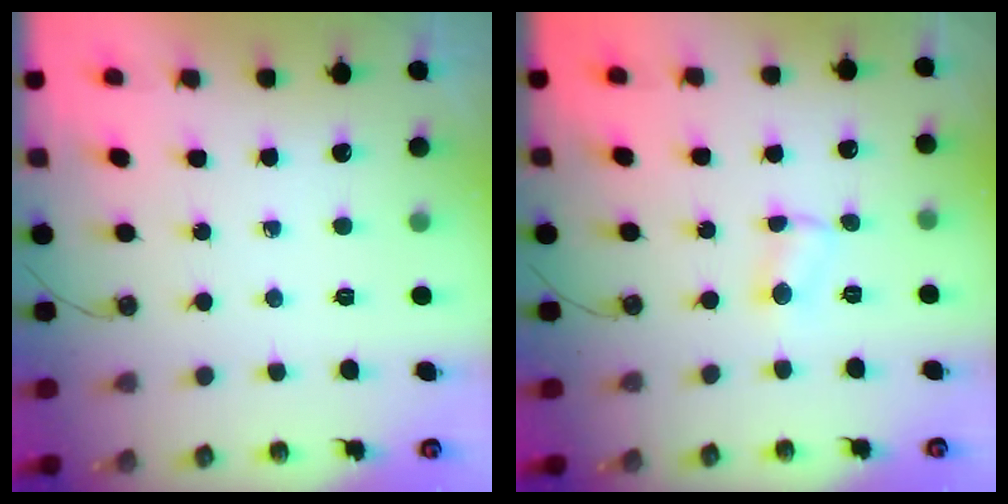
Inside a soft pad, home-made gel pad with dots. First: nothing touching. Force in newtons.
{"total": 2.9, "press": 2.9, "slide": 0.6}